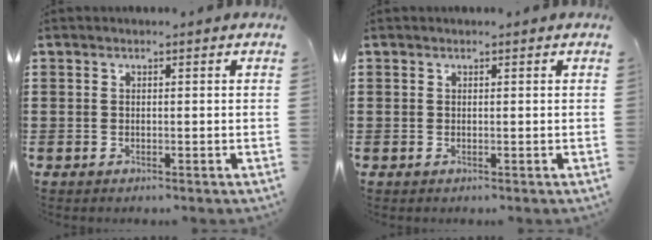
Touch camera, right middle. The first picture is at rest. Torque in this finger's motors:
{"motor_torque": [0.18, -0.51, 0.08, 0.02]}